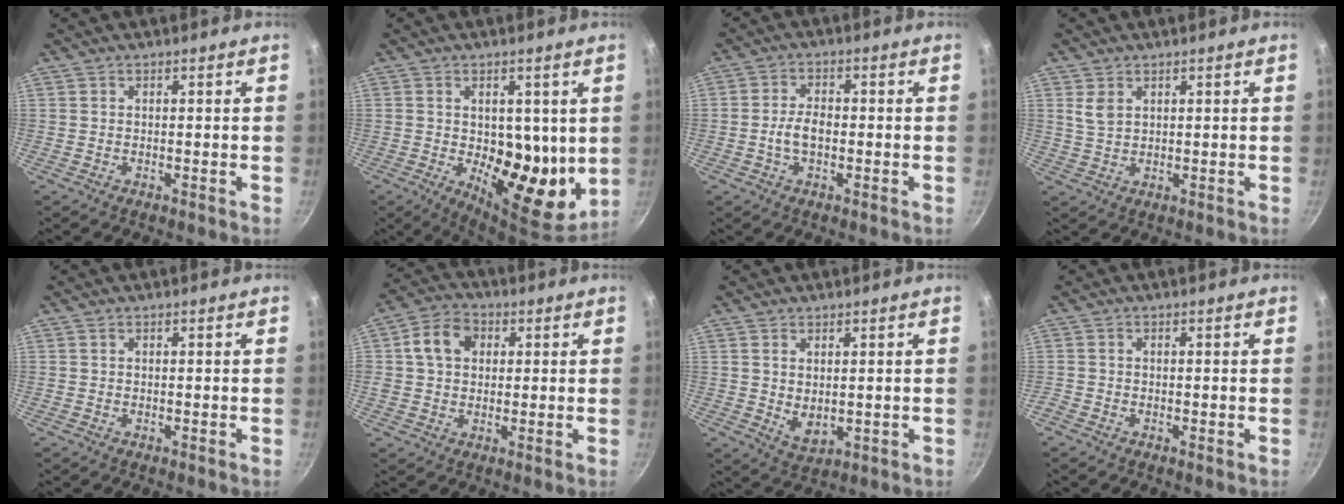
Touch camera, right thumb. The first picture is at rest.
{"total": 14.1, "force": [-0.7, 7.6, 11.9], "torque": [-0.137, -0.036, 0.000]}
{"total": 4.8, "force": [-1.0, 2.9, 3.8], "torque": [-0.065, 0.019, -0.020]}
{"total": 3.2, "force": [1.4, 2.0, 2.0], "torque": [-0.034, -0.006, 0.031]}
{"total": 0.0}
{"total": 8.2, "force": [1.9, 6.6, 4.5], "torque": [-0.059, 0.012, 0.020]}
{"total": 4.4, "force": [0.9, 2.7, 3.3], "torque": [-0.053, -0.017, 0.024]}
{"total": 0.8, "force": [-0.4, 0.3, 0.6], "torque": [-0.019, 0.003, -0.013]}